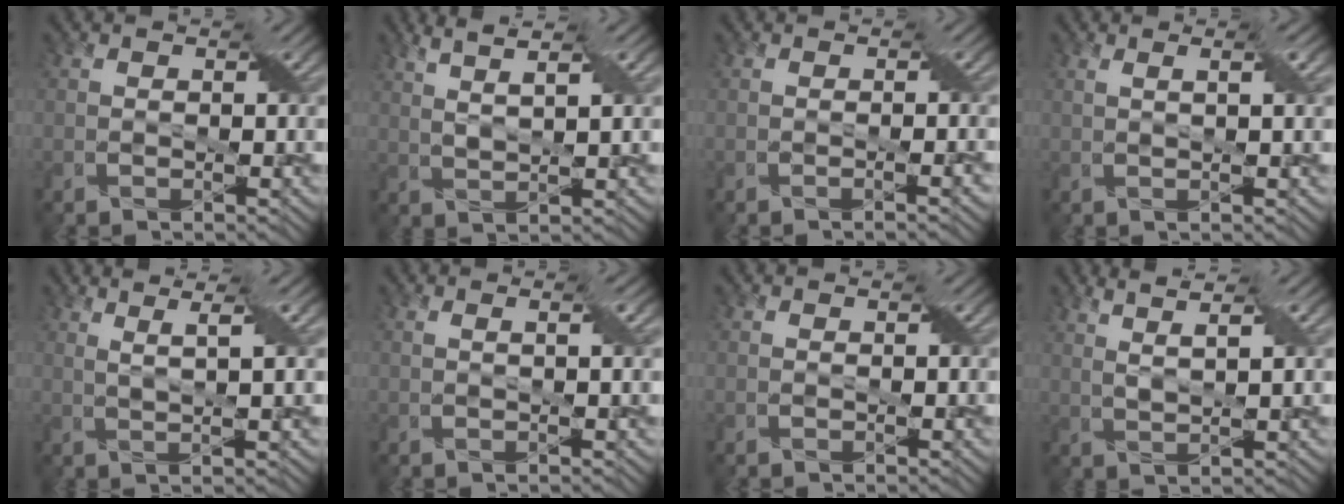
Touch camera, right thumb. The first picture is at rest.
{"total": 5.0, "force": [3.1, 0.8, 3.9], "torque": [-0.069, 0.012, 0.051]}
{"total": 1.1, "force": [-0.4, 0.0, 1.1], "torque": [-0.017, 0.003, -0.009]}
{"total": 2.9, "force": [1.0, 0.4, 2.7], "torque": [-0.040, 0.005, 0.013]}
{"total": 4.8, "force": [2.4, 0.5, 4.1], "torque": [-0.064, 0.007, 0.036]}
{"total": 2.2, "force": [0.5, 0.3, 2.1], "torque": [-0.033, 0.009, 0.004]}
{"total": 0.0}
{"total": 4.9, "force": [3.0, 0.8, 3.8], "torque": [-0.063, 0.014, 0.043]}